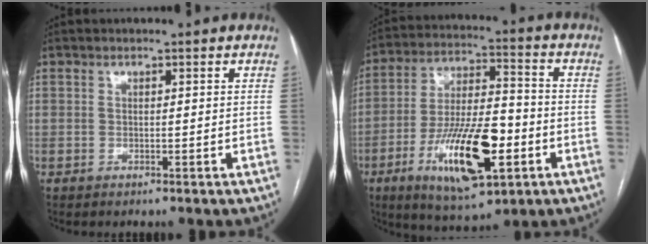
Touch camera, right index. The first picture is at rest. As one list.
[{"total": 17.5, "force": [-6.1, 5.1, 15.6], "torque": [-0.292, -0.005, -0.096]}]